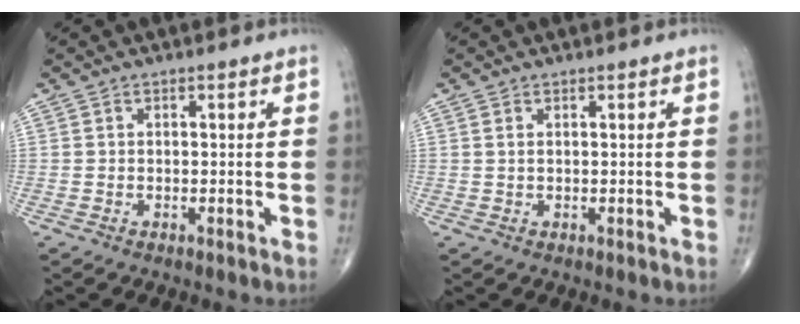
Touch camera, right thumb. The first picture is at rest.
{"total": 0.6, "force": [0.3, 0.2, 0.5], "torque": [-0.013, 0.005, 0.008]}